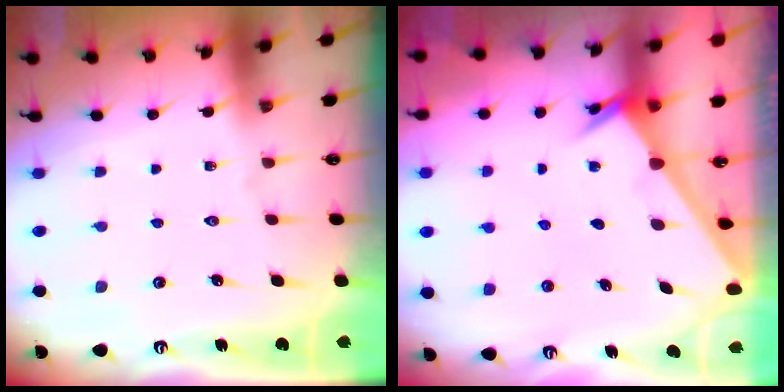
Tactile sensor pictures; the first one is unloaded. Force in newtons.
{"total": 2.4, "press": 2.4, "slide": 0.2}